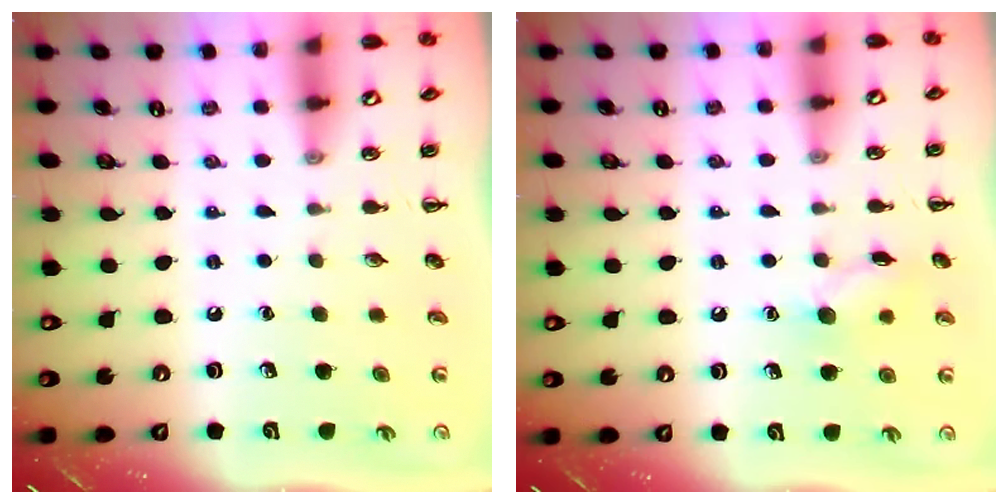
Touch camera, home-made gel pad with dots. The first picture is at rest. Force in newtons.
{"total": 8.1, "press": 8.0, "slide": 0.6}